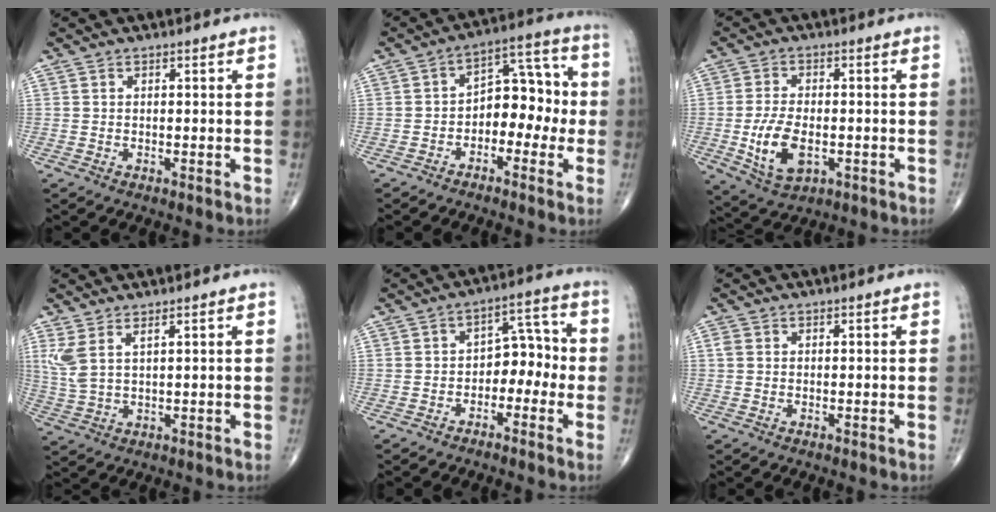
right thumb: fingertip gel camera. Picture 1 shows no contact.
{"total": 10.1, "force": [-2.0, 6.6, 7.3], "torque": [-0.063, 0.048, -0.044]}
{"total": 9.3, "force": [-2.2, 5.1, 7.5], "torque": [-0.141, -0.001, -0.031]}
{"total": 5.3, "force": [2.7, 1.6, 4.2], "torque": [-0.109, -0.013, 0.066]}
{"total": 7.1, "force": [-2.1, 4.8, 4.8], "torque": [-0.035, 0.041, -0.042]}
{"total": 1.2, "force": [0.3, 0.9, 0.7], "torque": [-0.021, 0.005, 0.008]}